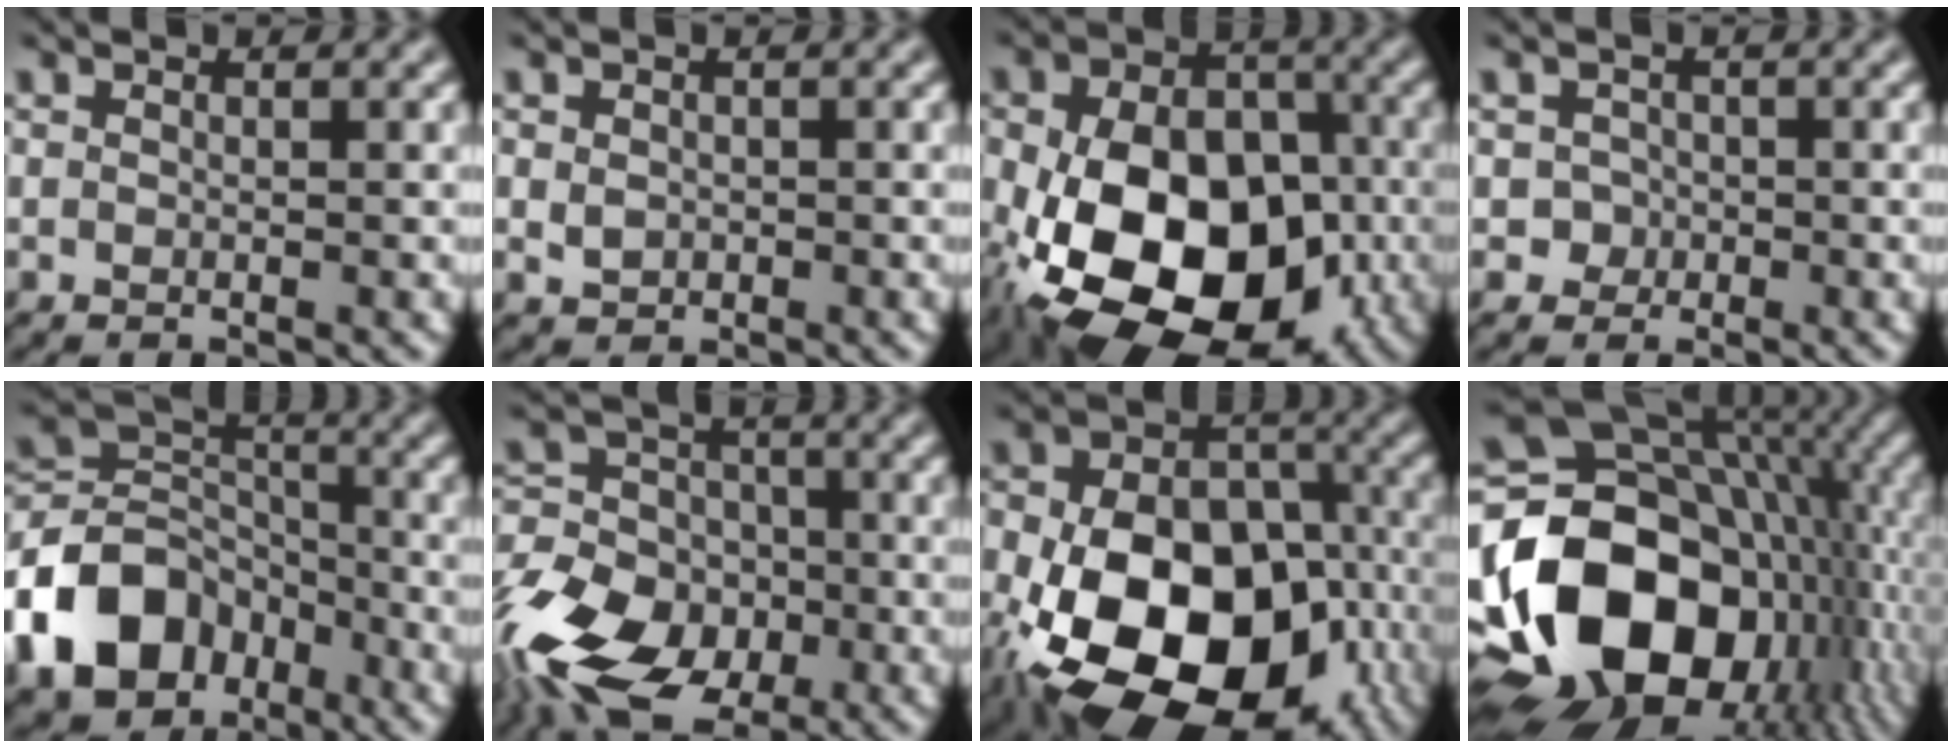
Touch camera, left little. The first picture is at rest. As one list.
[{"total": 1.5, "force": [-0.1, 1.4, 0.7], "torque": [-0.013, -0.002, 0.000]}, {"total": 18.7, "force": [-5.9, 12.4, 12.7], "torque": [-0.189, -0.024, -0.104]}, {"total": 1.8, "force": [-0.4, 1.7, 0.2], "torque": [0.014, 0.001, -0.006]}, {"total": 10.1, "force": [-5.1, 7.2, 5.1], "torque": [-0.099, 0.009, -0.111]}, {"total": 14.6, "force": [-8.2, 9.6, 7.3], "torque": [-0.158, -0.025, -0.153]}, {"total": 21.2, "force": [-8.3, 14.8, 12.8], "torque": [-0.217, -0.040, -0.140]}, {"total": 21.8, "force": [-4.8, 16.3, 13.6], "torque": [-0.286, -0.020, -0.076]}]